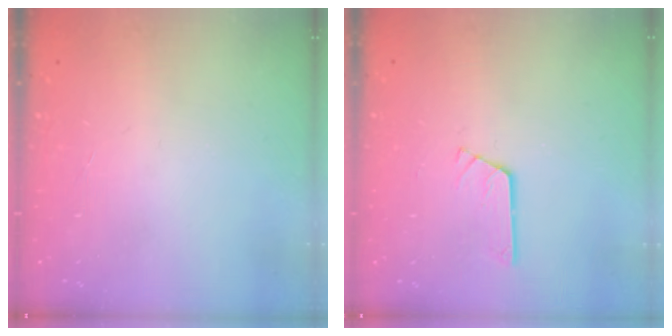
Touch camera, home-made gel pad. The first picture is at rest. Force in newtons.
{"total": 2.7, "press": 2.7, "slide": 0.3}